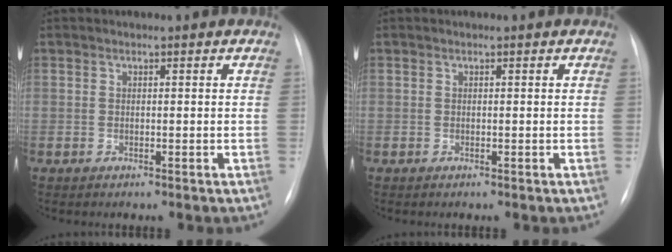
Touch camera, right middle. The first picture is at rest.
{"total": 0.0}